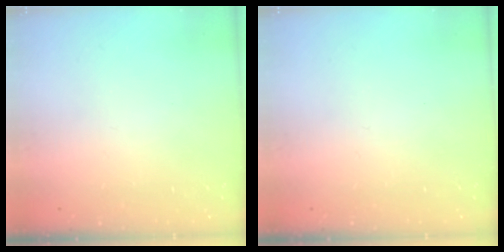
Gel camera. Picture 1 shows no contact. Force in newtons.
{"total": 0.0}